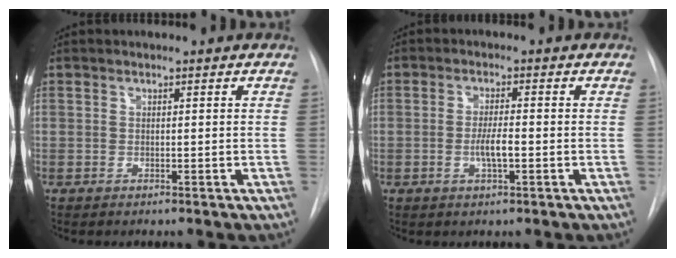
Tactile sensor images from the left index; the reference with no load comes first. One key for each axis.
{"total": 3.4, "fx": -0.9, "fy": 0.6, "fz": 3.2, "tx": -0.063, "ty": -0.004, "tz": -0.017}